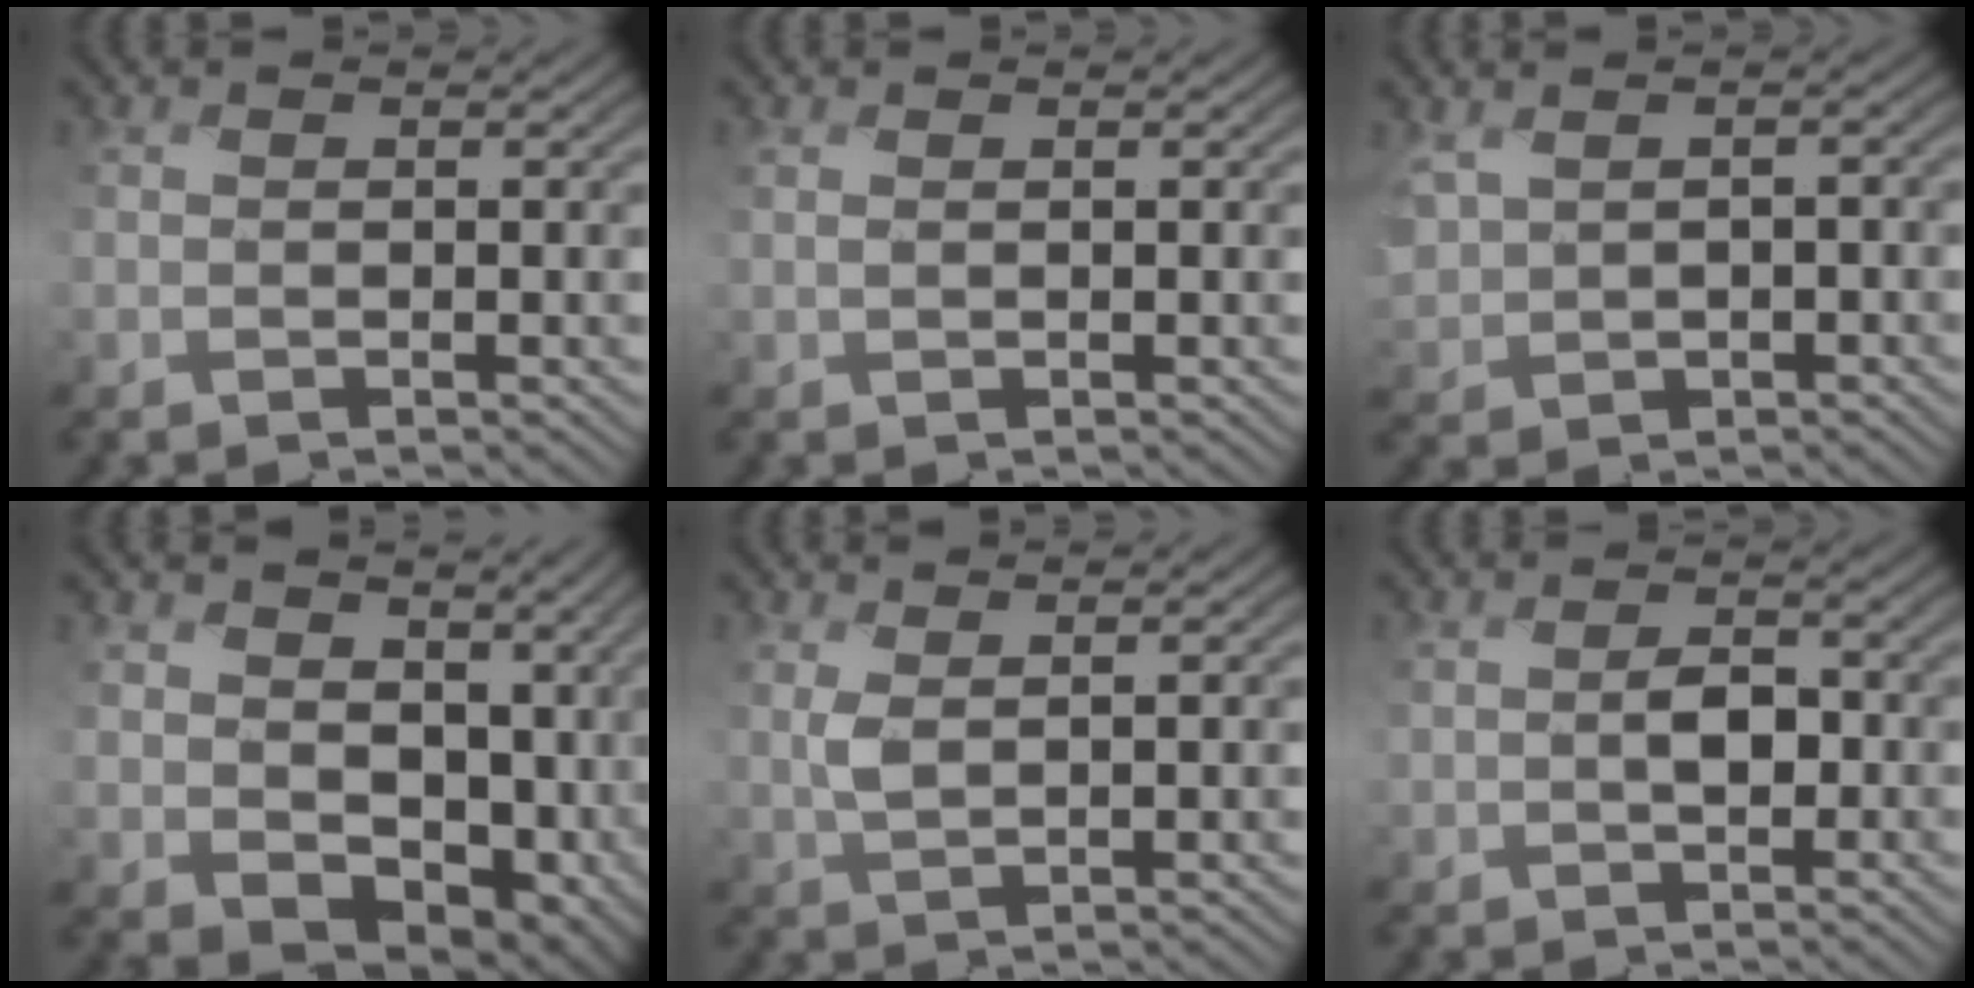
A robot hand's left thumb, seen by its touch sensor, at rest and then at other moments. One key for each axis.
{"total": 0.5, "fx": 0.3, "fy": 0.1, "fz": 0.4, "tx": -0.012, "ty": 0.002, "tz": 0.007}
{"total": 4.4, "fx": 0.5, "fy": 3.2, "fz": 2.9, "tx": -0.083, "ty": -0.008, "tz": 0.017}
{"total": 12.7, "fx": 1.1, "fy": 9.2, "fz": 8.8, "tx": -0.179, "ty": -0.046, "tz": 0.043}
{"total": 2.4, "fx": 1.2, "fy": 0.8, "fz": 1.9, "tx": -0.051, "ty": 0.000, "tz": 0.026}
{"total": 2.5, "fx": 0.0, "fy": 1.6, "fz": 2.0, "tx": -0.046, "ty": -0.001, "tz": 0.000}